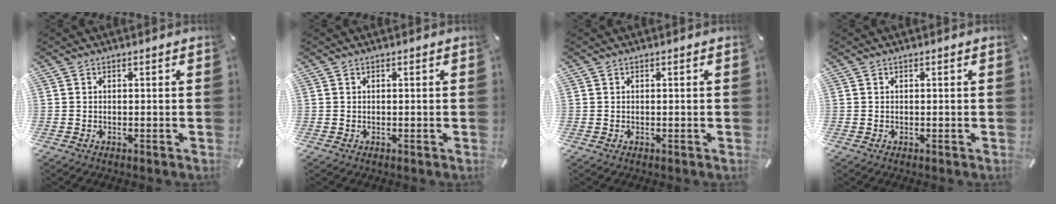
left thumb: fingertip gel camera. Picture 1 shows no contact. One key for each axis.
{"total": 0.0}
{"total": 0.0}
{"total": 0.0}